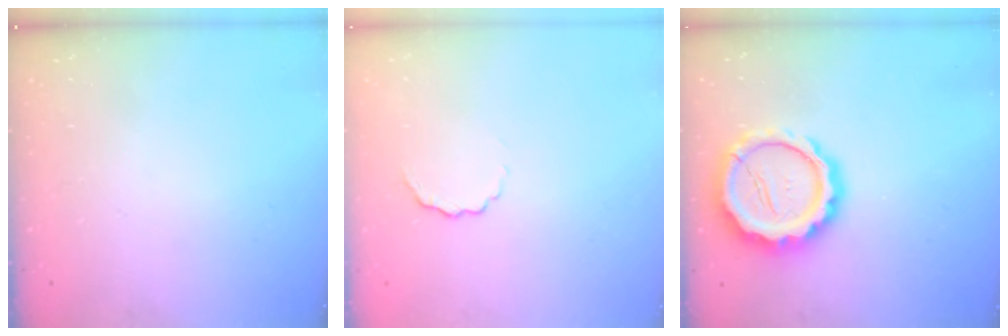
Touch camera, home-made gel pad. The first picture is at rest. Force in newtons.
{"total": 3.4, "press": 3.4, "slide": 0.7}
{"total": 15.6, "press": 15.4, "slide": 2.8}